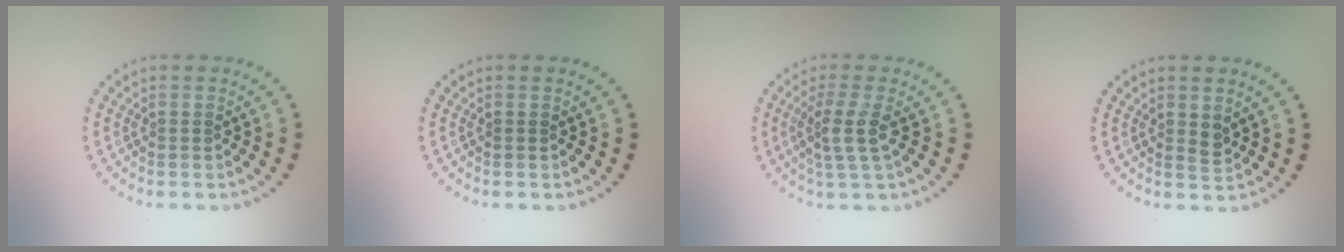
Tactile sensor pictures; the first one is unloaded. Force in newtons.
{"total": 0.0}
{"total": 2.9, "press": 2.4, "slide": 1.7}
{"total": 1.0, "press": 0.9, "slide": 0.4}